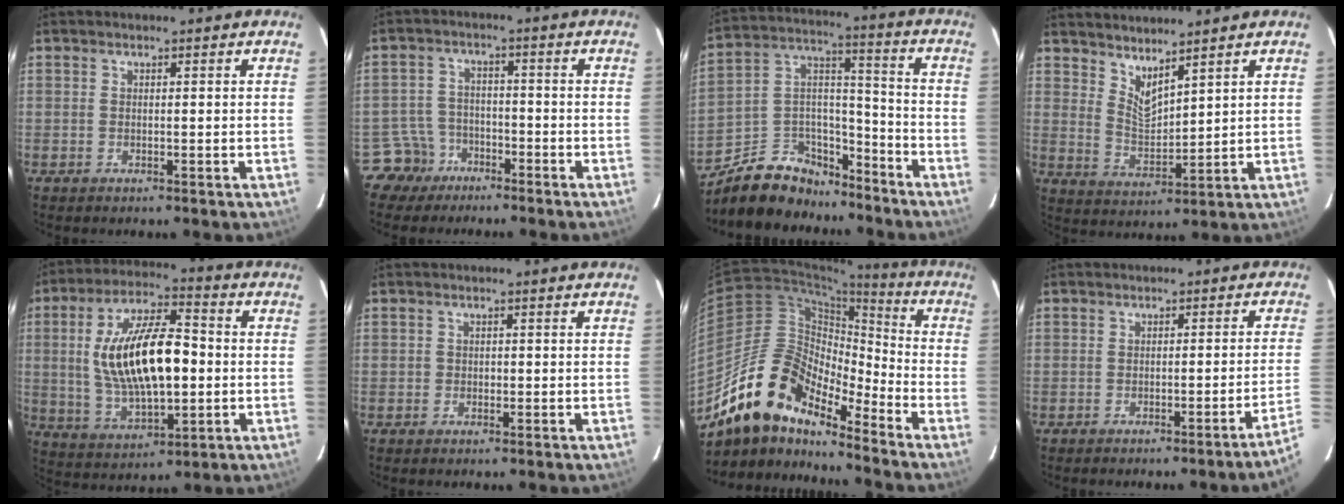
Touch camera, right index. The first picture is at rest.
{"total": 5.4, "force": [-3.9, 3.7, -0.3], "torque": [-0.009, 0.023, -0.077]}
{"total": 15.6, "force": [-12.0, 8.4, 5.5], "torque": [-0.122, 0.061, -0.187]}
{"total": 5.8, "force": [4.8, 1.4, 2.8], "torque": [-0.047, -0.010, 0.094]}
{"total": 18.6, "force": [0.4, 7.8, 16.9], "torque": [-0.320, 0.011, 0.019]}
{"total": 1.0, "force": [-0.3, 0.9, 0.1], "torque": [0.000, 0.000, -0.003]}
{"total": 16.3, "force": [-13.0, 5.6, 8.1], "torque": [-0.139, 0.003, -0.257]}
{"total": 4.5, "force": [-2.7, -2.0, 3.1], "torque": [-0.053, -0.010, -0.027]}